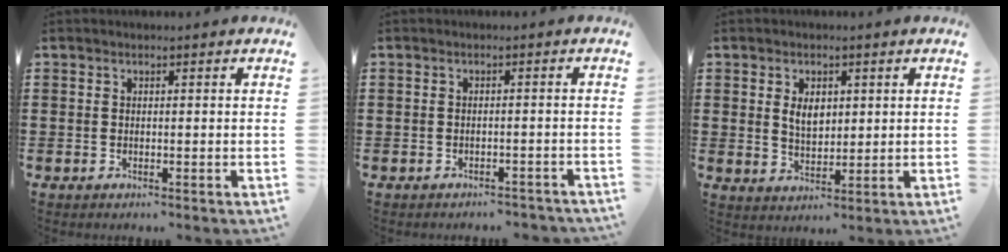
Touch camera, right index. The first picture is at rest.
{"total": 1.4, "force": [-1.4, 0.1, 0.3], "torque": [-0.010, -0.001, -0.028]}
{"total": 3.9, "force": [1.2, 2.6, 2.7], "torque": [-0.052, 0.009, 0.018]}